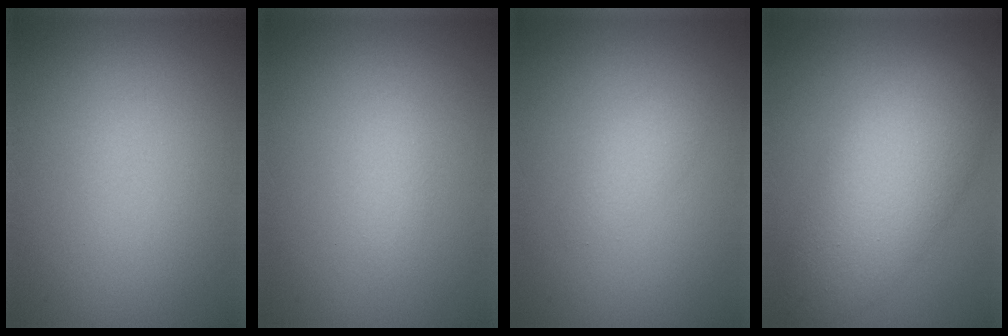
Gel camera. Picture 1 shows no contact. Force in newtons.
{"total": 1.1, "press": 1.1, "slide": 0.1}
{"total": 1.3, "press": 1.3, "slide": 0.0}
{"total": 7.5, "press": 7.5, "slide": 0.3}